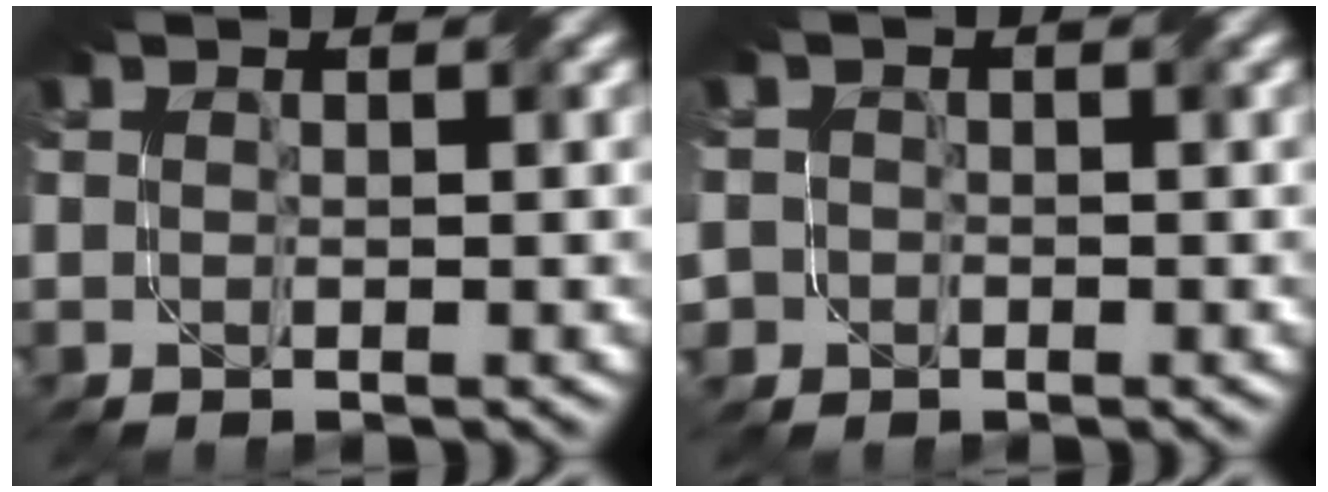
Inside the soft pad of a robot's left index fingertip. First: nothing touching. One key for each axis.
{"total": 2.4, "fx": -0.6, "fy": 2.4, "fz": 0.2, "tx": 0.000, "ty": 0.012, "tz": -0.018}